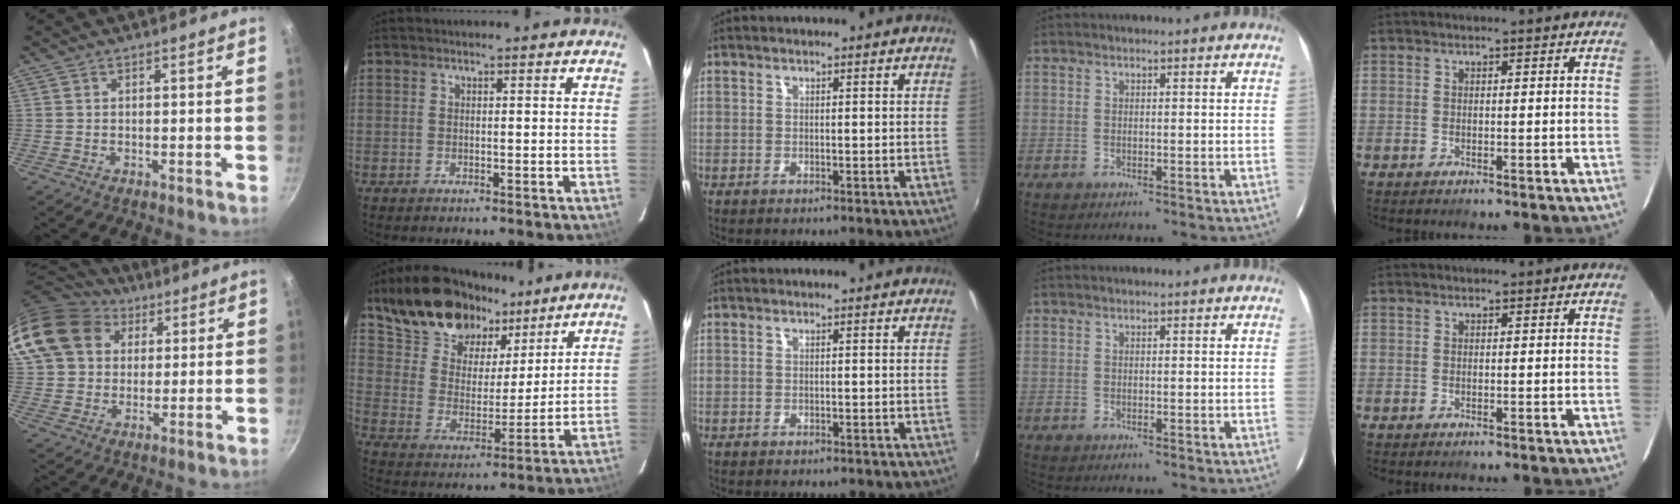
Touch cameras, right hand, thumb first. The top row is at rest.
{"thumb": {"total": 19.8, "force": [7.6, 15.7, 9.4], "torque": [-0.188, 0.020, 0.138]}, "index": {"total": 20.0, "force": [13.7, 10.5, 10.2], "torque": [-0.214, 0.064, 0.250]}, "middle": {"total": 2.7, "force": [-2.4, 0.8, 0.9], "torque": [-0.020, -0.011, -0.033]}}